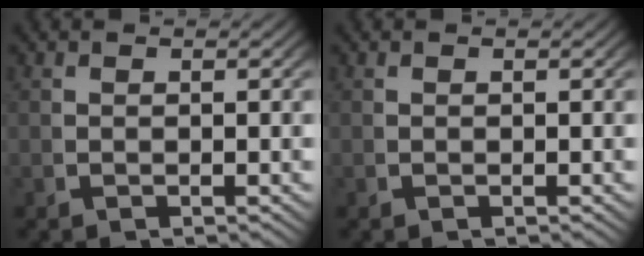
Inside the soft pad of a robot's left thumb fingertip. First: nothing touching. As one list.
[{"total": 0.0}]